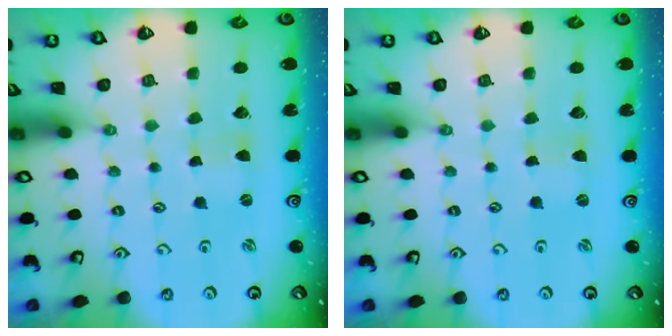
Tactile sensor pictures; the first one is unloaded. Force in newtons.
{"total": 0.0}